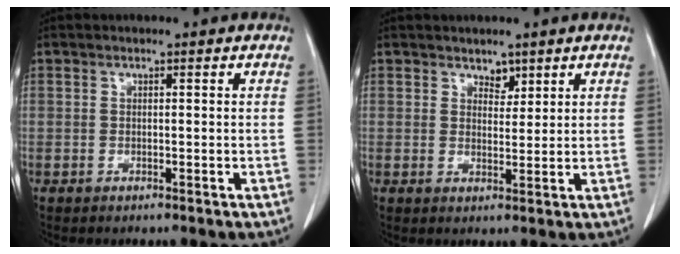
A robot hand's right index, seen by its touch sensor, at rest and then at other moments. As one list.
[{"total": 2.2, "force": [1.7, 1.2, 0.6], "torque": [-0.004, -0.004, 0.027]}]